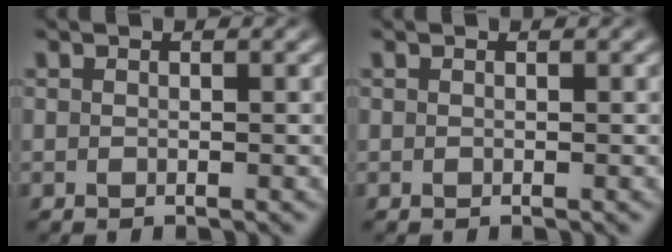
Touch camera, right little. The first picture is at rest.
{"total": 0.0}